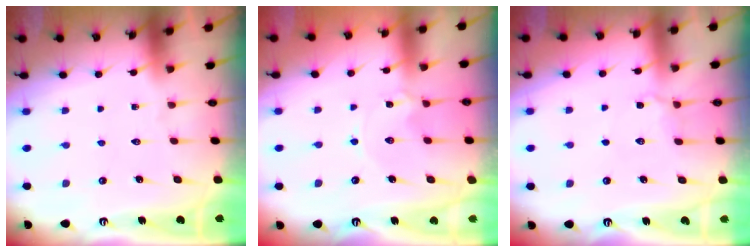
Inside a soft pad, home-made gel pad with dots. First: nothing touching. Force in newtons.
{"total": 0.0}
{"total": 3.9, "press": 3.9, "slide": 0.6}